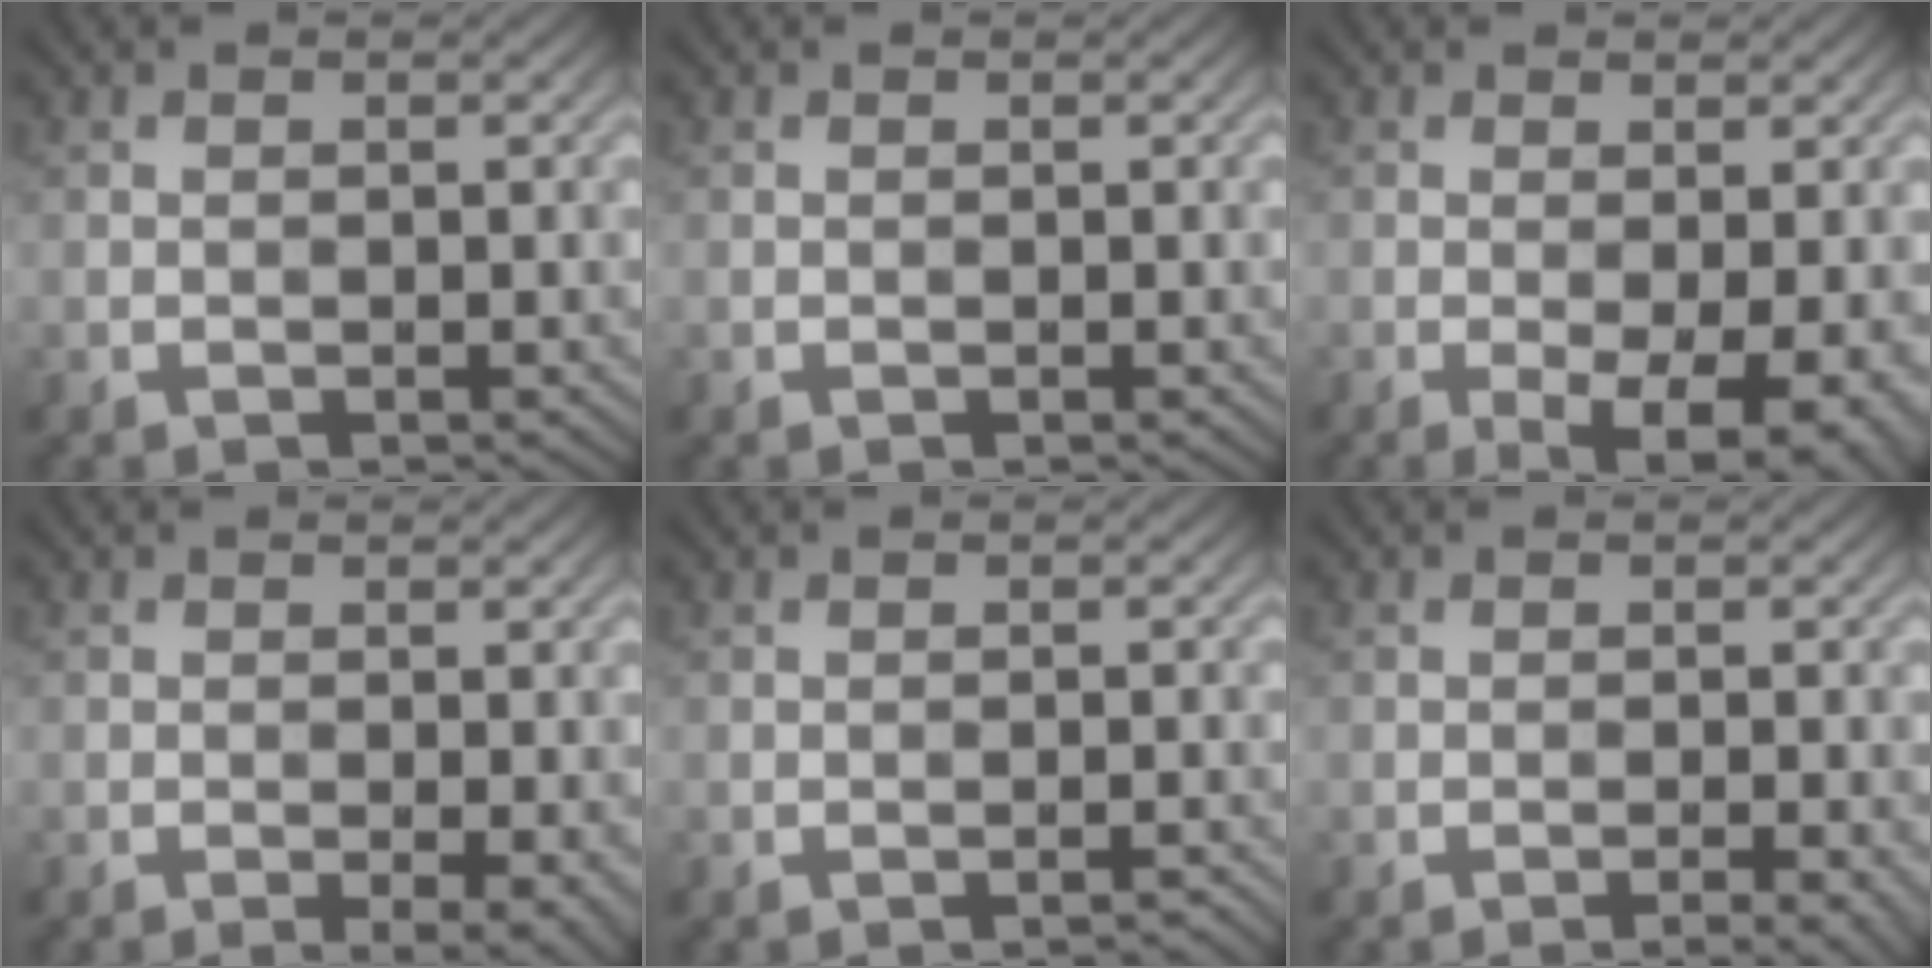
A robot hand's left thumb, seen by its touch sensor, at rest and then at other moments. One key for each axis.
{"total": 0.0}
{"total": 5.8, "fx": -1.9, "fy": 1.9, "fz": 5.1, "tx": -0.078, "ty": -0.011, "tz": -0.025}
{"total": 2.9, "fx": -1.1, "fy": 0.6, "fz": 2.6, "tx": -0.043, "ty": -0.003, "tz": -0.014}
{"total": 0.9, "fx": -0.8, "fy": 0.0, "fz": 0.4, "tx": -0.005, "ty": 0.004, "tz": -0.016}
{"total": 2.5, "fx": -1.5, "fy": 0.3, "fz": 2.0, "tx": -0.026, "ty": 0.004, "tz": -0.023}